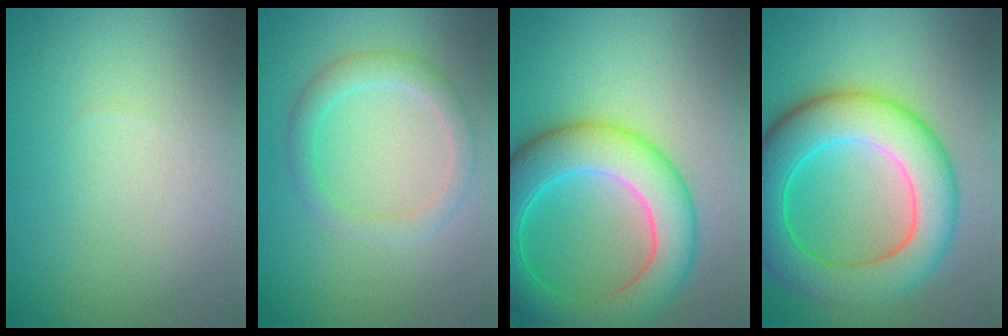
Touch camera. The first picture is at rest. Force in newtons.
{"total": 2.4, "press": 2.4, "slide": 0.1}
{"total": 8.6, "press": 8.6, "slide": 0.1}
{"total": 9.1, "press": 9.1, "slide": 0.3}